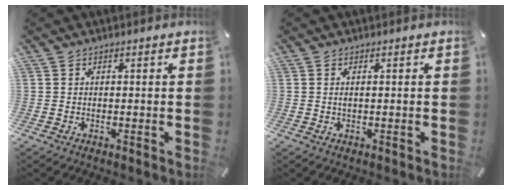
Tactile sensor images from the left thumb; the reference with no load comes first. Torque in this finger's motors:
{"motor_torque": [-0.06, 0.01, 0.14, 0.28, -0.02]}